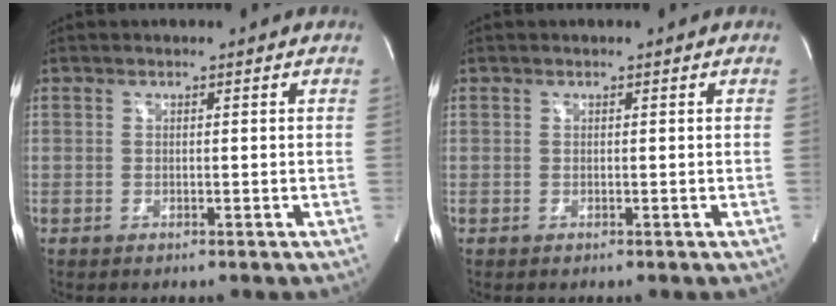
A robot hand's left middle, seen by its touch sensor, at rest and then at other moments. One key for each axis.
{"total": 0.0}